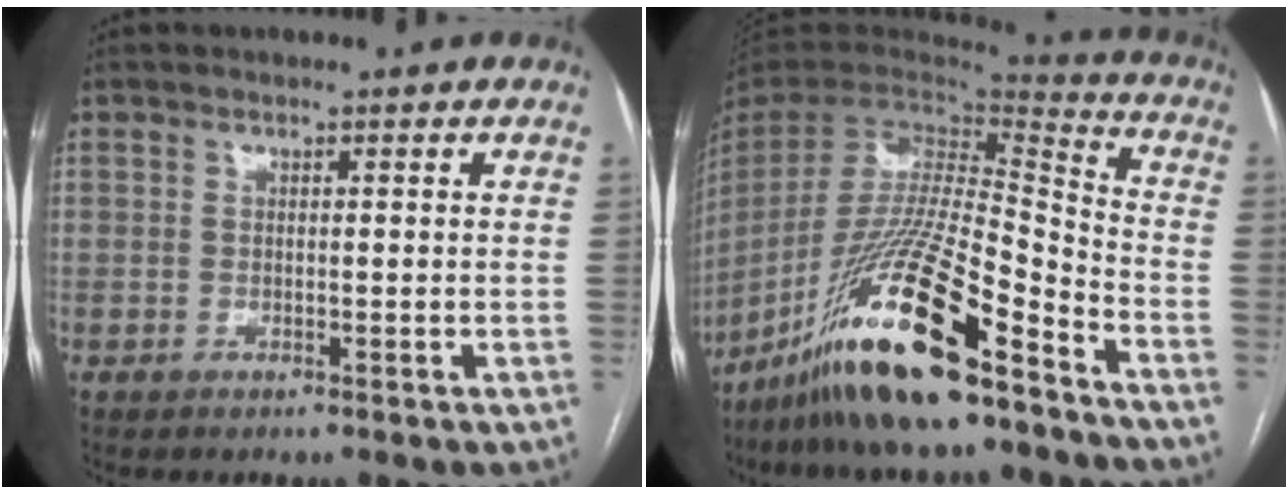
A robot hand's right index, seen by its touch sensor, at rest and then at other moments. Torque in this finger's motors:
{"motor_torque": [0.69, -0.79, 0.57, 0.19]}